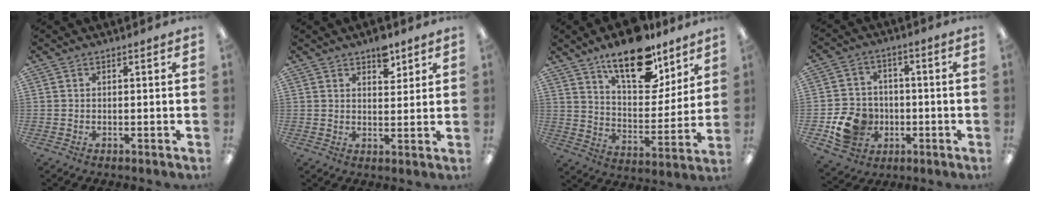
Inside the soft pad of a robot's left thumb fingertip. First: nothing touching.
{"total": 5.9, "force": [4.0, 3.0, 3.1], "torque": [-0.021, -0.022, 0.063]}
{"total": 18.0, "force": [13.0, 7.8, 9.7], "torque": [-0.146, -0.080, 0.223]}
{"total": 11.5, "force": [-3.7, 9.8, 4.8], "torque": [-0.102, 0.026, -0.059]}